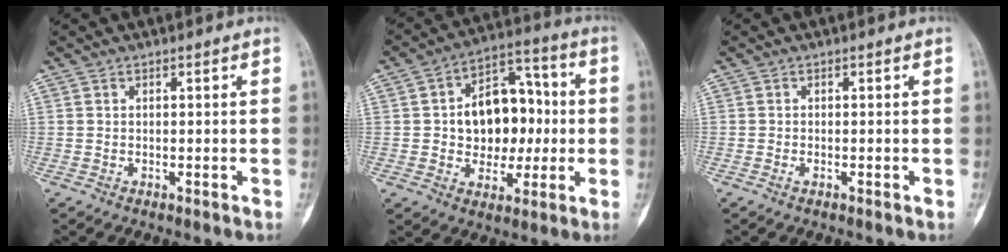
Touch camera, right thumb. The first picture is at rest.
{"total": 12.9, "force": [-0.1, 9.3, 9.0], "torque": [-0.082, 0.033, -0.002]}
{"total": 0.6, "force": [-0.3, 0.2, 0.4], "torque": [-0.011, 0.000, -0.007]}